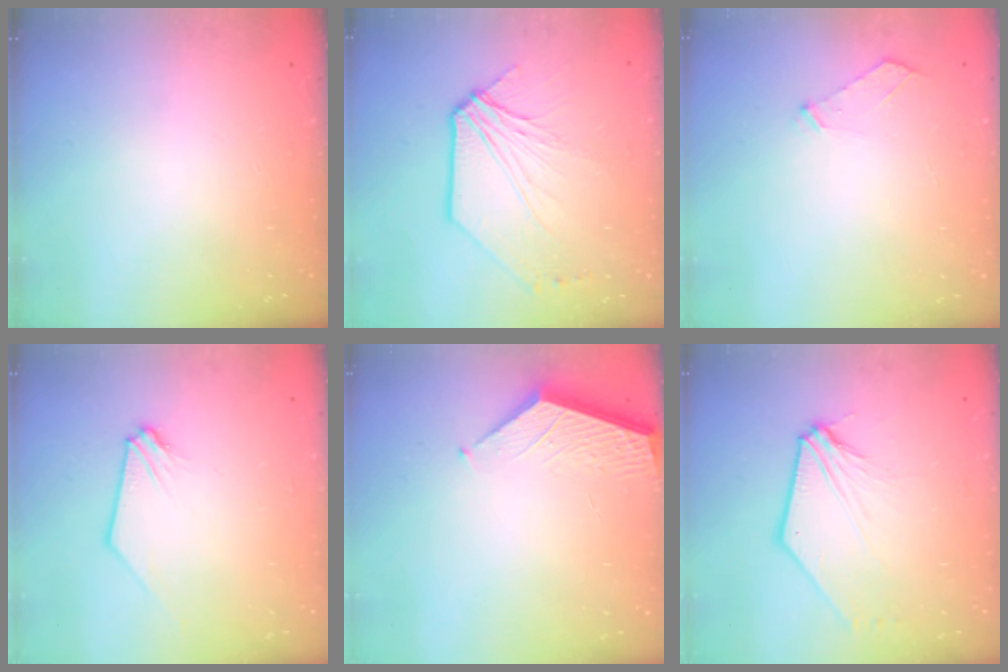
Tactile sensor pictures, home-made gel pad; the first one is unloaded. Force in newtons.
{"total": 10.0, "press": 9.9, "slide": 1.1}
{"total": 4.4, "press": 4.3, "slide": 0.6}
{"total": 0.7, "press": 0.7, "slide": 0.1}
{"total": 2.6, "press": 2.6, "slide": 0.4}
{"total": 9.9, "press": 9.8, "slide": 1.6}